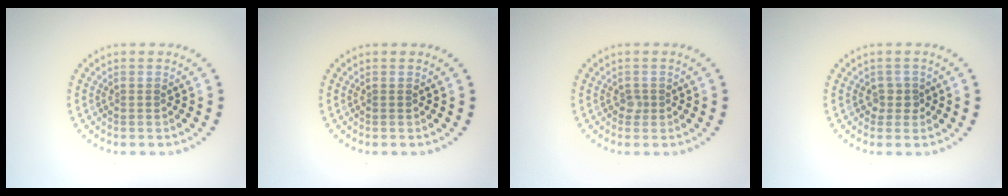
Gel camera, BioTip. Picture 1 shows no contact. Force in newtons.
{"total": 0.0}
{"total": 0.8, "press": 0.6, "slide": 0.5}
{"total": 1.4, "press": 1.1, "slide": 0.8}